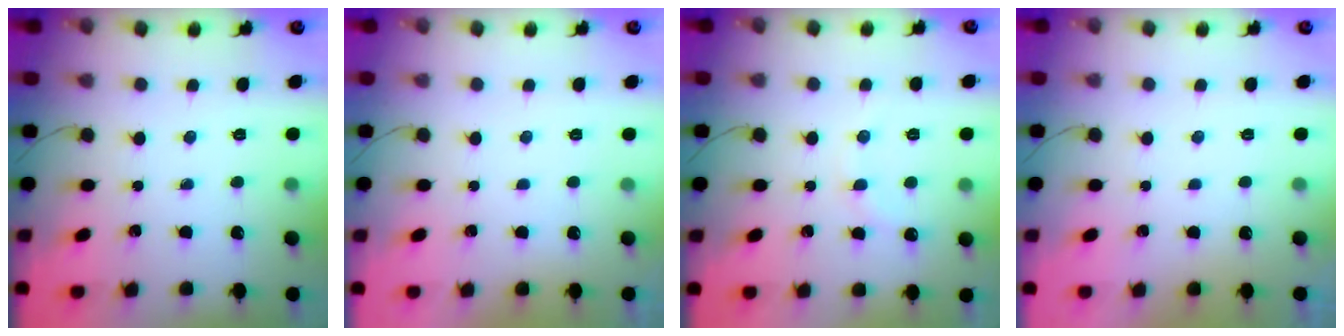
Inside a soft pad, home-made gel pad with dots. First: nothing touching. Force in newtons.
{"total": 3.0, "press": 3.0, "slide": 0.1}
{"total": 6.2, "press": 6.1, "slide": 1.0}
{"total": 3.0, "press": 3.0, "slide": 0.1}